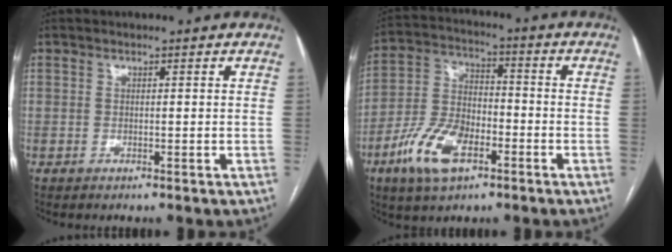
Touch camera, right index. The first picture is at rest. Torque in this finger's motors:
{"motor_torque": [1.21, -0.93, 0.28, 0.02]}